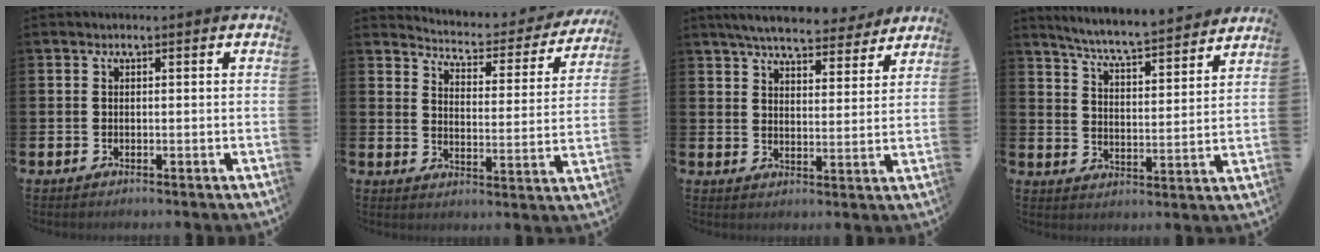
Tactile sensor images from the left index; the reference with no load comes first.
{"total": 4.2, "force": [4.0, 1.0, 0.7], "torque": [-0.033, -0.040, 0.059]}
{"total": 6.3, "force": [6.0, 1.1, 1.7], "torque": [-0.041, -0.035, 0.103]}
{"total": 6.3, "force": [6.1, -0.3, 1.6], "torque": [-0.057, -0.050, 0.103]}